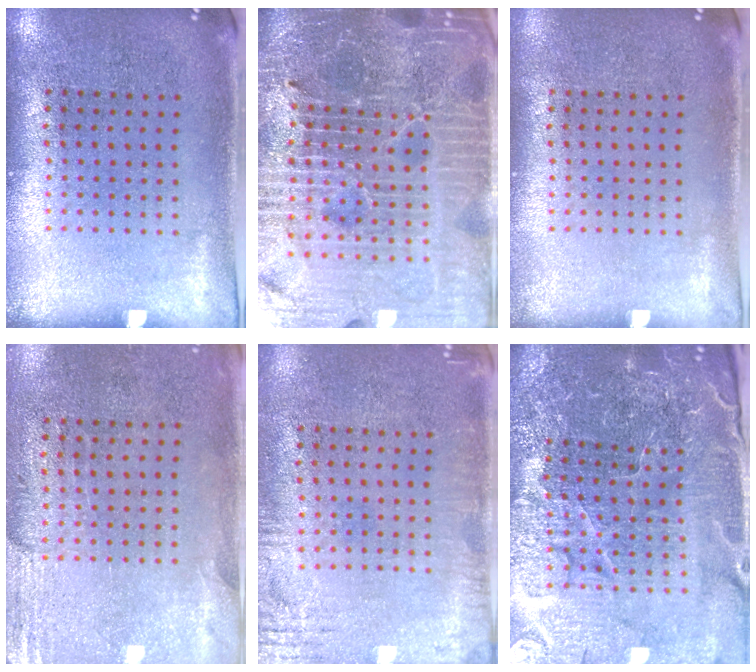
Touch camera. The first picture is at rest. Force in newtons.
{"total": 7.1, "press": 6.2, "slide": 3.6}
{"total": 0.0}
{"total": 2.8, "press": 2.5, "slide": 1.2}
{"total": 3.0, "press": 3.0, "slide": 0.2}
{"total": 5.7, "press": 5.3, "slide": 2.1}